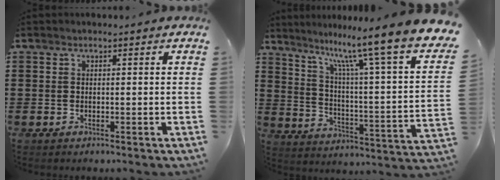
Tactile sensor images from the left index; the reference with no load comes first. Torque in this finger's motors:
{"motor_torque": [1.09, -1.04, 1.05, 0.21]}